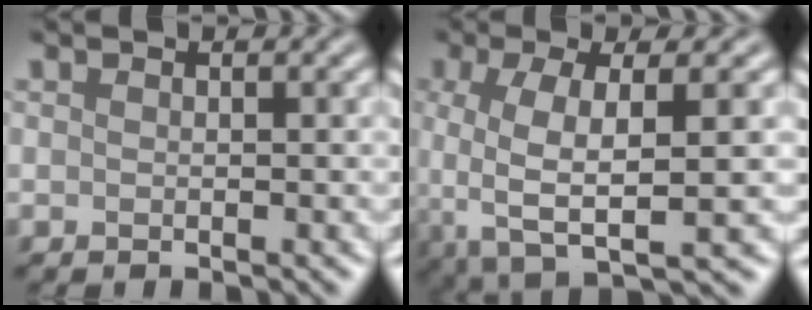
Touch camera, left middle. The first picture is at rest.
{"total": 6.3, "force": [-0.9, 2.2, 5.8], "torque": [-0.117, -0.009, -0.016]}